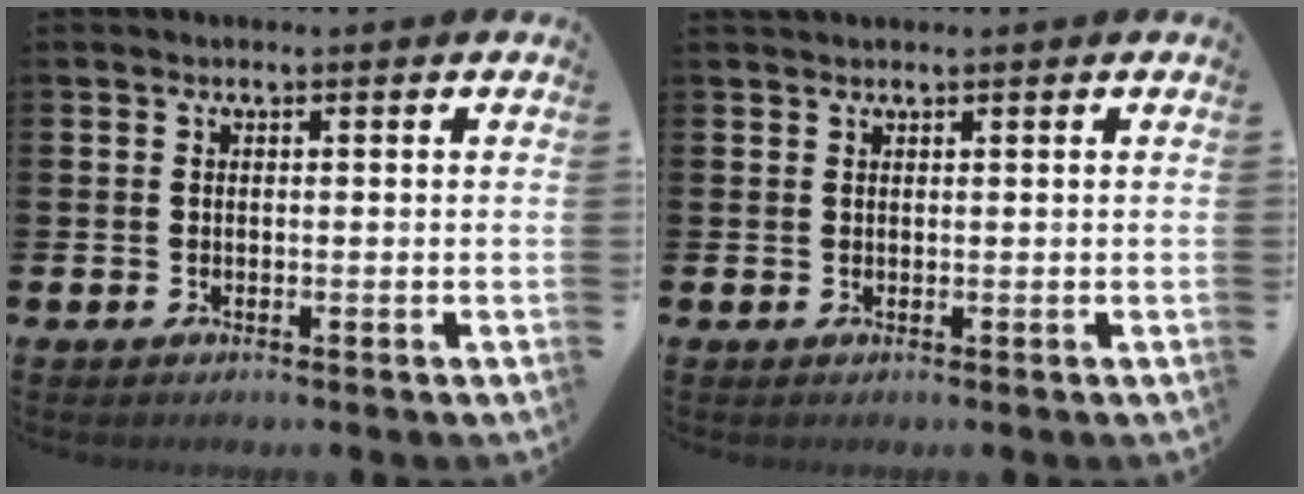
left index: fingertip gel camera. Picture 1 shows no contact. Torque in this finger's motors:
{"motor_torque": [0.10, 0.04, -0.01, 0.00]}